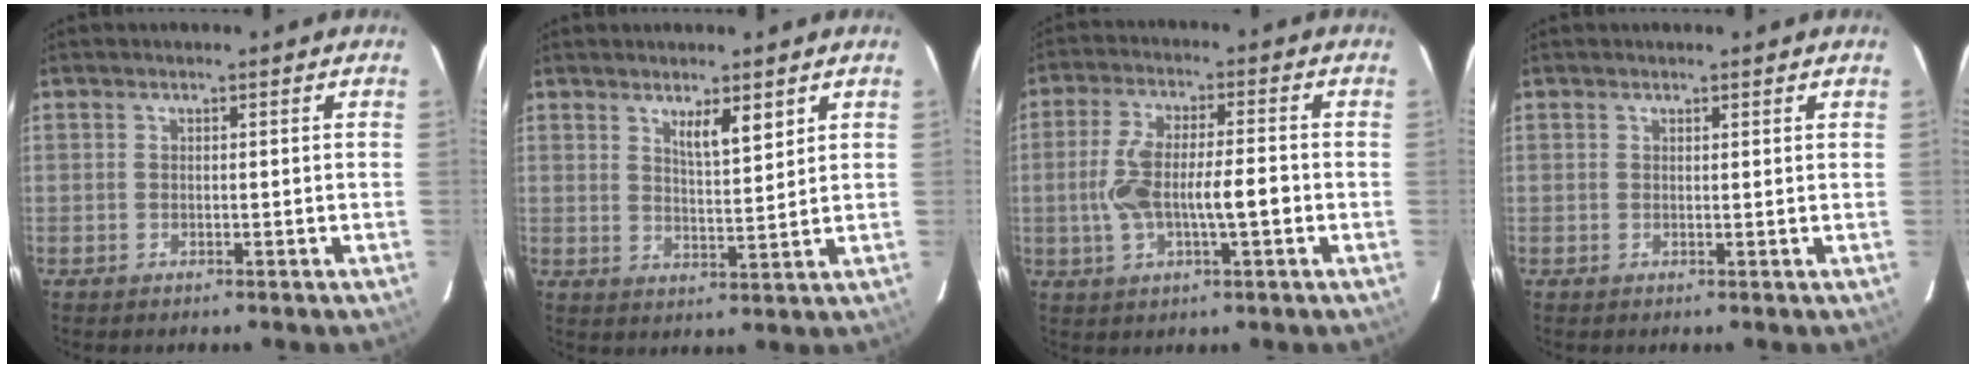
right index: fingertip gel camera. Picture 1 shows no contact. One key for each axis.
{"total": 4.6, "fx": 2.9, "fy": 0.8, "fz": 3.4, "tx": -0.061, "ty": -0.006, "tz": 0.052}
{"total": 9.3, "fx": -1.4, "fy": 2.3, "fz": 8.9, "tx": -0.178, "ty": 0.016, "tz": -0.023}
{"total": 0.8, "fx": 0.7, "fy": 0.1, "fz": 0.3, "tx": -0.008, "ty": 0.004, "tz": 0.009}